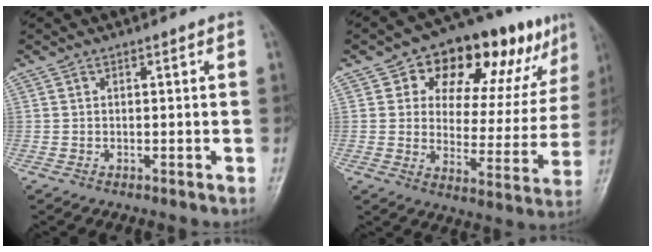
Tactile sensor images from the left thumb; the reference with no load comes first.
{"total": 21.7, "force": [11.6, 11.3, 14.5], "torque": [-0.141, -0.010, 0.169]}